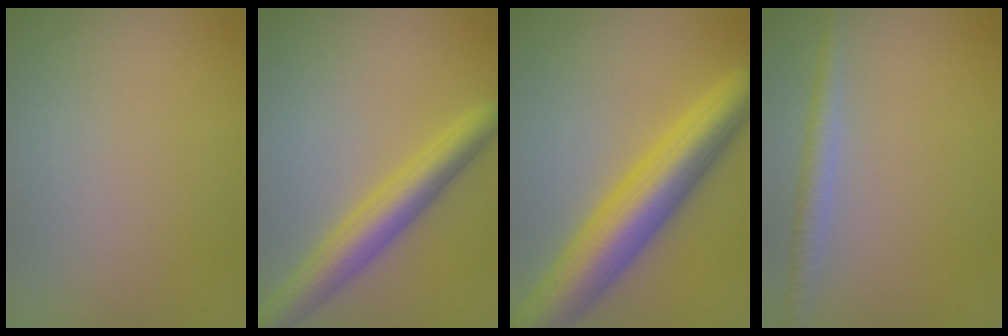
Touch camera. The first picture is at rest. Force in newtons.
{"total": 4.9, "press": 4.9, "slide": 0.2}
{"total": 8.6, "press": 8.6, "slide": 0.4}
{"total": 2.2, "press": 2.2, "slide": 0.0}